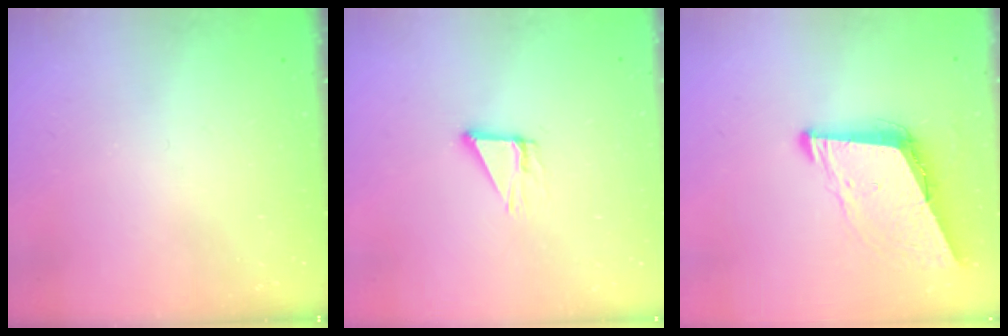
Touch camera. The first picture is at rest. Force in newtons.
{"total": 3.8, "press": 3.8, "slide": 0.4}
{"total": 8.8, "press": 8.1, "slide": 3.6}